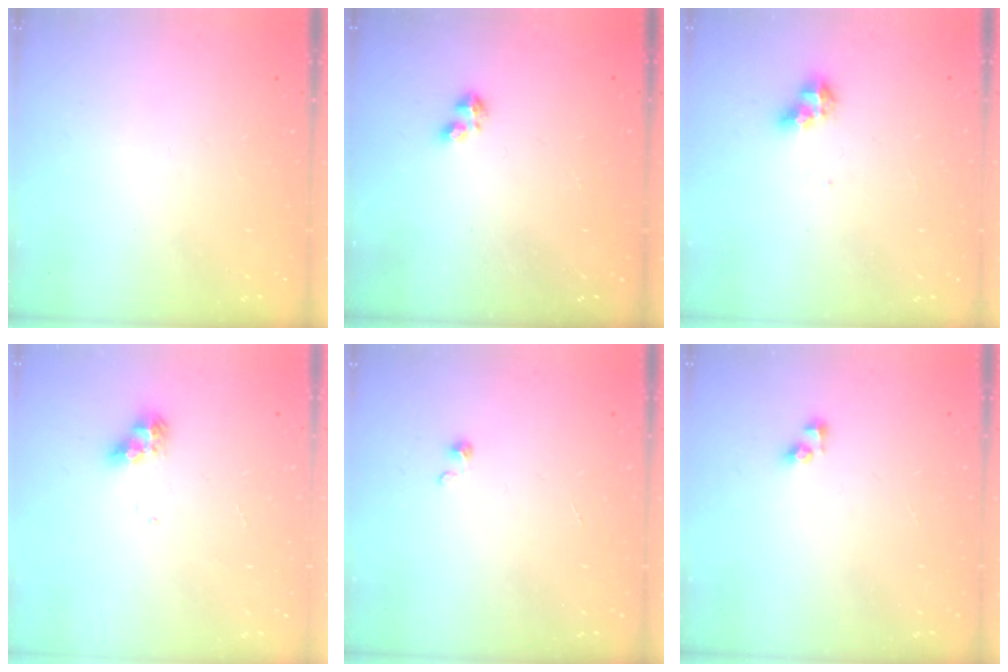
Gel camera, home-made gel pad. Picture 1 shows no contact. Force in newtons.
{"total": 2.2, "press": 2.2, "slide": 0.4}
{"total": 6.4, "press": 6.4, "slide": 0.3}
{"total": 7.8, "press": 7.8, "slide": 0.8}
{"total": 0.7, "press": 0.7, "slide": 0.1}
{"total": 3.8, "press": 3.8, "slide": 0.2}